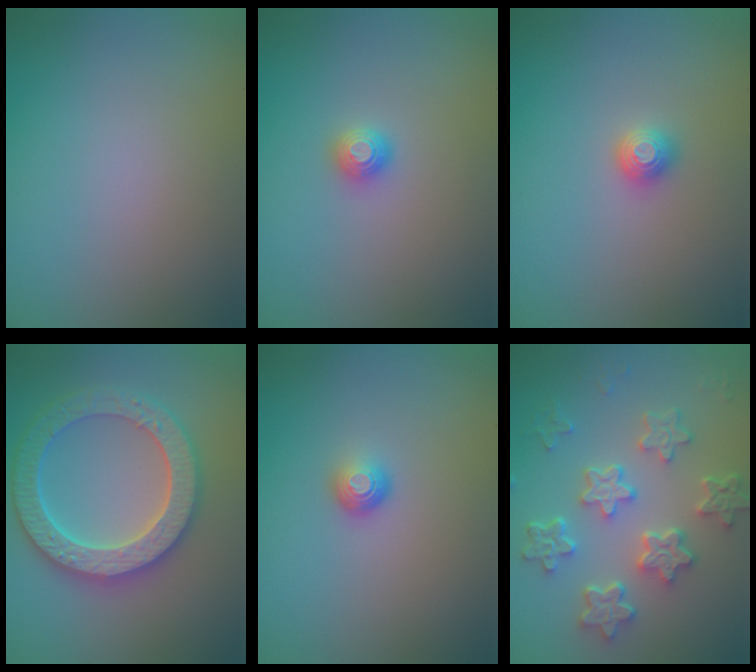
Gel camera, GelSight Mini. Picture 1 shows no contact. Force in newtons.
{"total": 1.2, "press": 1.2, "slide": 0.1}
{"total": 1.3, "press": 1.2, "slide": 0.4}
{"total": 6.4, "press": 6.2, "slide": 1.3}
{"total": 1.6, "press": 1.0, "slide": 1.2}
{"total": 5.8, "press": 4.7, "slide": 3.4}